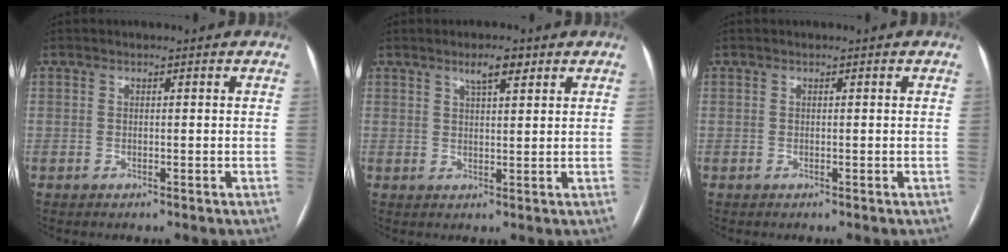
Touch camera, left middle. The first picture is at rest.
{"total": 3.4, "force": [2.2, 0.7, 2.5], "torque": [-0.045, 0.004, 0.037]}
{"total": 0.0}